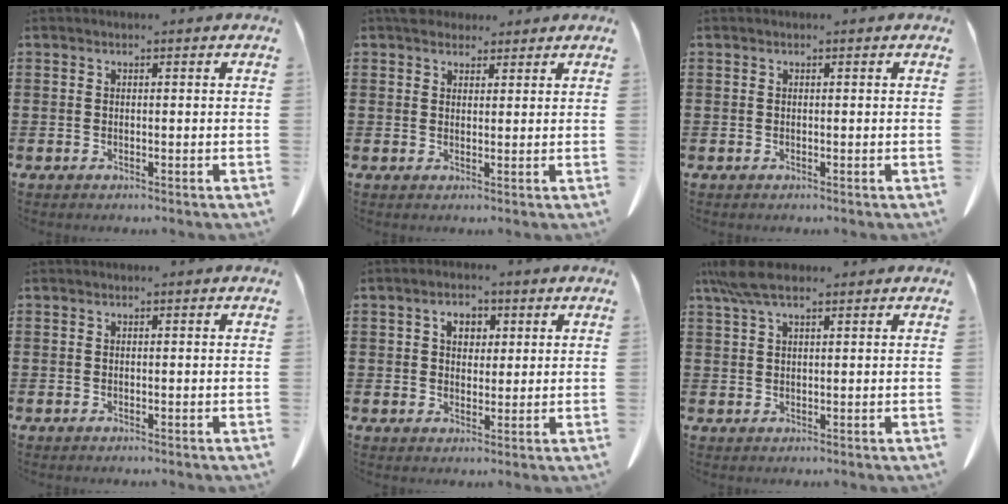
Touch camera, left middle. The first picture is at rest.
{"total": 3.1, "force": [2.6, 1.5, 0.7], "torque": [-0.013, 0.000, 0.050]}
{"total": 0.0}
{"total": 0.0}
{"total": 3.9, "force": [1.5, 2.7, 2.4], "torque": [-0.043, 0.006, 0.020]}
{"total": 5.5, "force": [3.5, 1.4, 4.0], "torque": [-0.086, -0.002, 0.065]}